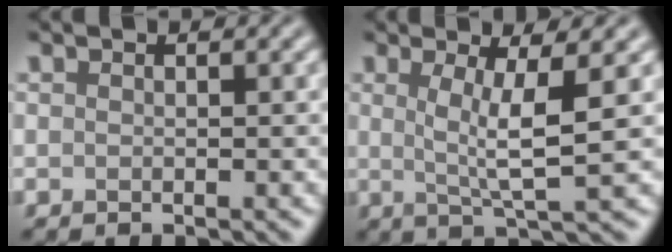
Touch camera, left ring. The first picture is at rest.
{"total": 4.5, "force": [0.7, 0.7, 4.4], "torque": [-0.079, -0.005, 0.015]}